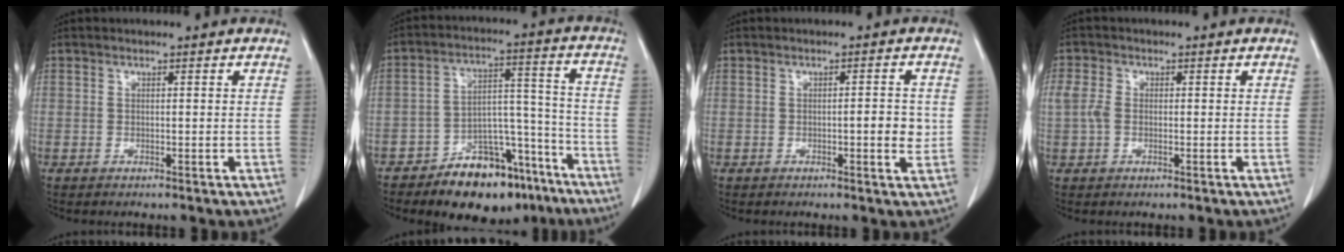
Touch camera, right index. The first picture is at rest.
{"total": 14.5, "force": [-10.5, 6.7, 7.3], "torque": [-0.083, 0.049, -0.162]}
{"total": 3.1, "force": [-0.3, 0.7, 3.0], "torque": [-0.042, 0.001, -0.005]}
{"total": 2.8, "force": [-0.1, 1.9, 2.1], "torque": [-0.064, 0.010, -0.005]}